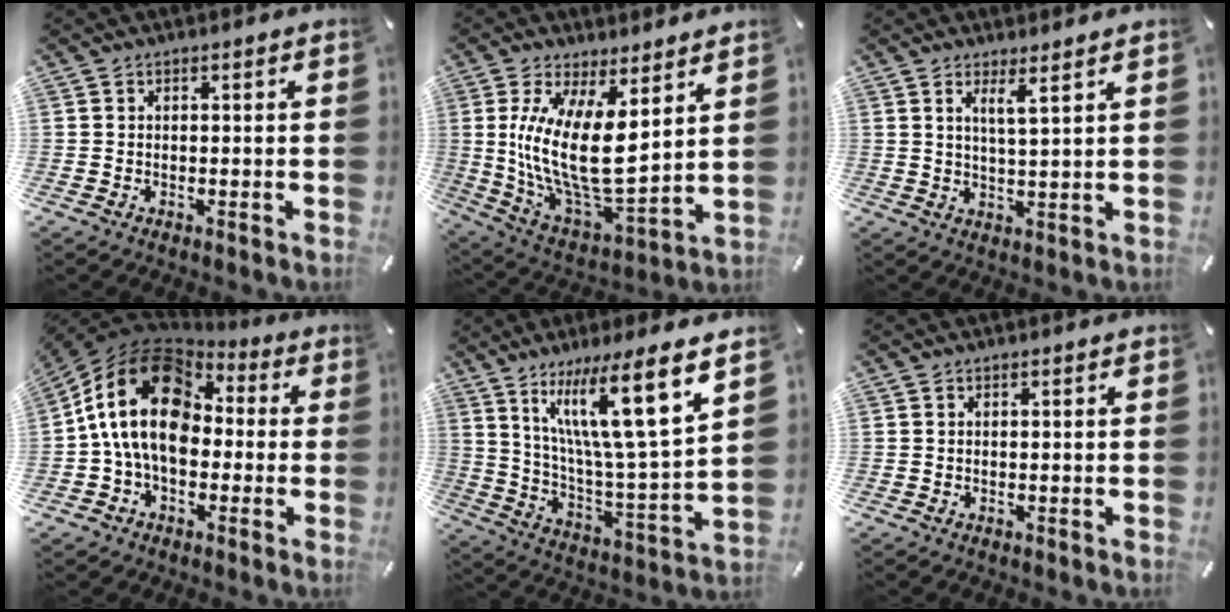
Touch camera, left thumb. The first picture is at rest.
{"total": 17.9, "force": [4.5, 7.5, 15.6], "torque": [-0.332, -0.049, 0.085]}
{"total": 4.4, "force": [3.1, -0.3, 3.1], "torque": [-0.062, -0.015, 0.050]}
{"total": 18.9, "force": [0.9, 13.8, 12.9], "torque": [-0.255, 0.015, 0.011]}
{"total": 18.5, "force": [11.4, 2.9, 14.2], "torque": [-0.244, -0.062, 0.176]}
{"total": 0.0}